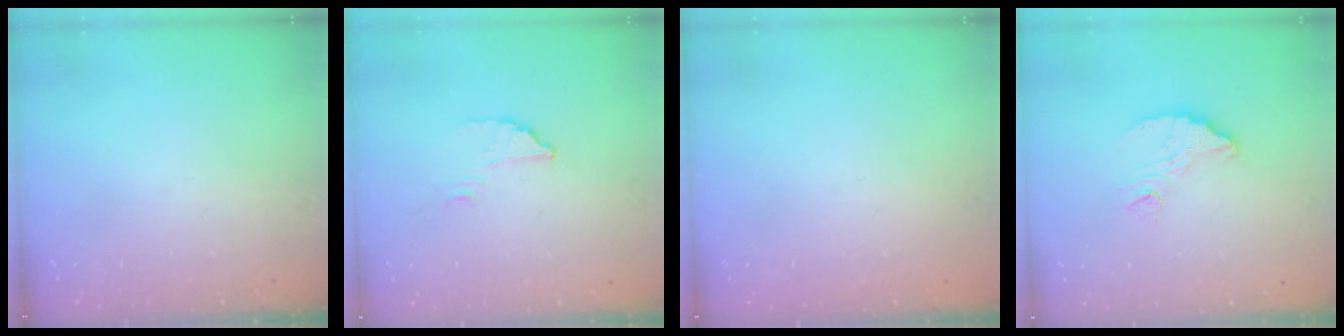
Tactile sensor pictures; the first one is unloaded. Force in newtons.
{"total": 2.5, "press": 2.5, "slide": 0.2}
{"total": 2.1, "press": 2.1, "slide": 0.1}
{"total": 8.3, "press": 8.3, "slide": 0.5}